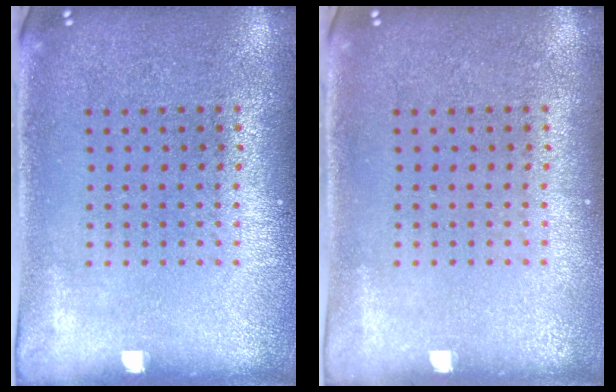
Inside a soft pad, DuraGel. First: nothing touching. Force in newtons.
{"total": 0.0}